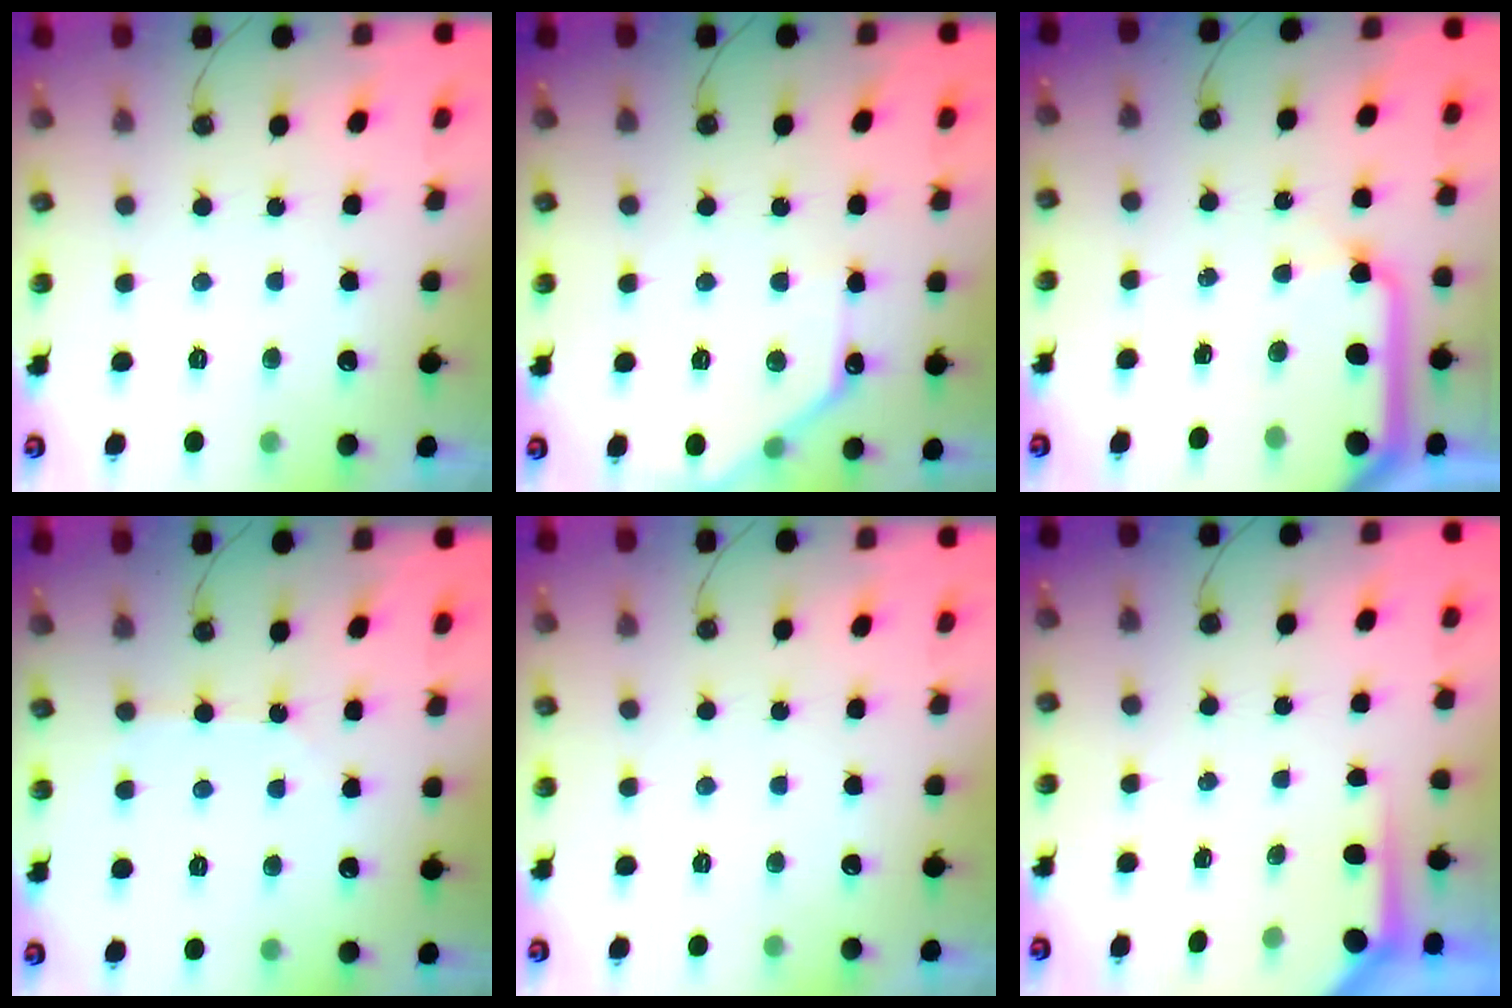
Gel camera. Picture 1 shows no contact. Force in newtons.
{"total": 10.0, "press": 10.0, "slide": 0.4}
{"total": 13.2, "press": 13.1, "slide": 1.5}
{"total": 3.7, "press": 3.7, "slide": 0.5}
{"total": 0.0}
{"total": 3.7, "press": 3.7, "slide": 0.4}